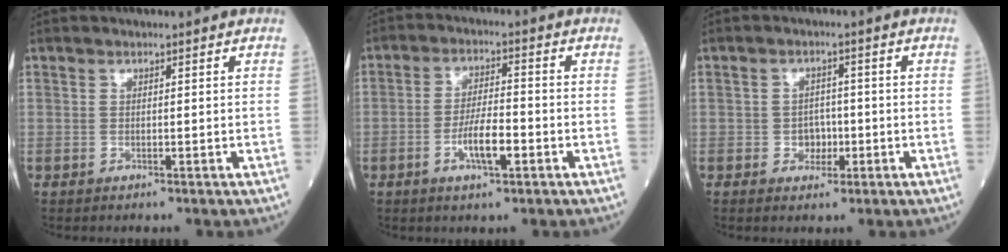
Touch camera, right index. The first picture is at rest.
{"total": 6.0, "force": [-2.3, 1.4, 5.4], "torque": [-0.107, 0.001, -0.038]}
{"total": 2.9, "force": [-0.8, 2.3, 1.6], "torque": [-0.017, 0.008, -0.007]}